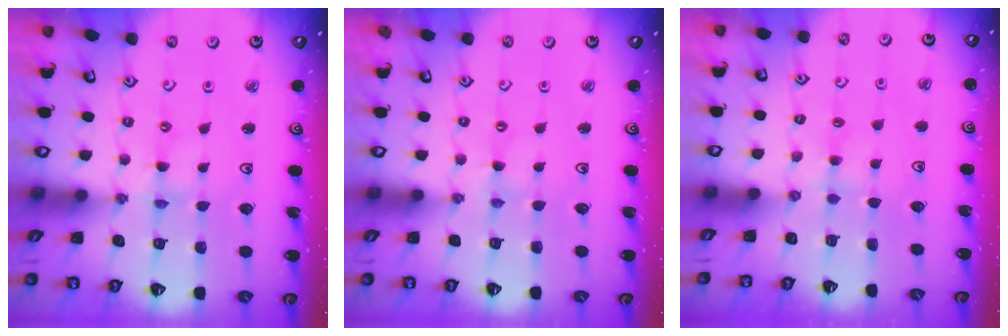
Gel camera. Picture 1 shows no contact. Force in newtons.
{"total": 1.2, "press": 1.2, "slide": 0.3}
{"total": 2.1, "press": 2.1, "slide": 0.4}